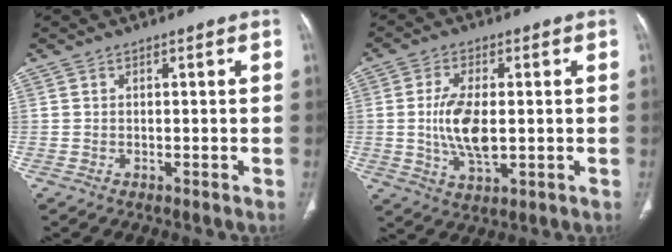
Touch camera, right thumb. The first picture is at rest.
{"total": 9.4, "force": [-0.2, 4.4, 8.3], "torque": [-0.165, -0.008, 0.001]}